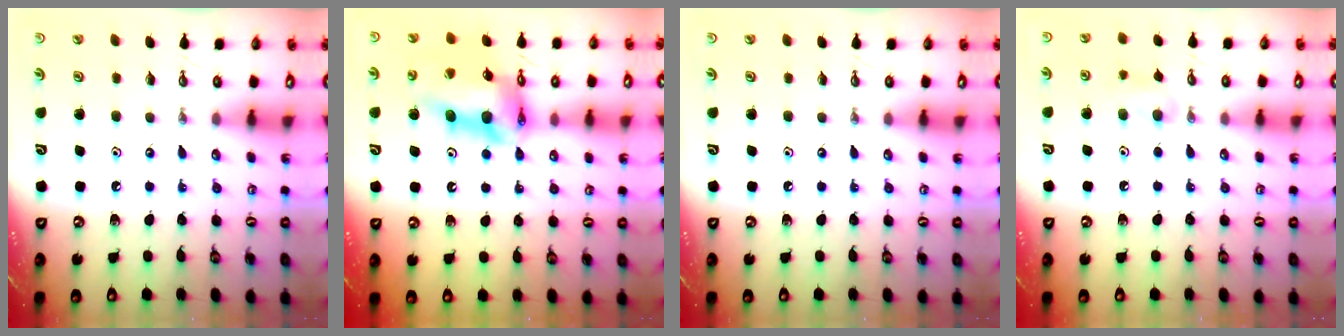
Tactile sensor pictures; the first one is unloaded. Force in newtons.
{"total": 16.9, "press": 16.9, "slide": 1.4}
{"total": 0.0}
{"total": 8.4, "press": 7.7, "slide": 3.3}